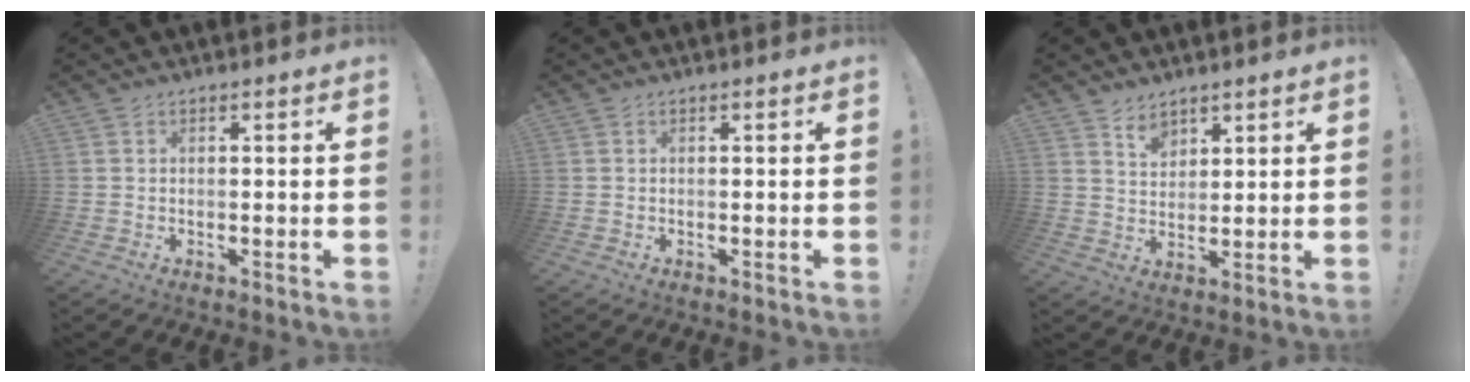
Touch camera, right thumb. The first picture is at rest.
{"total": 0.0}
{"total": 5.4, "force": [4.2, 3.1, 1.5], "torque": [-0.030, -0.023, 0.080]}